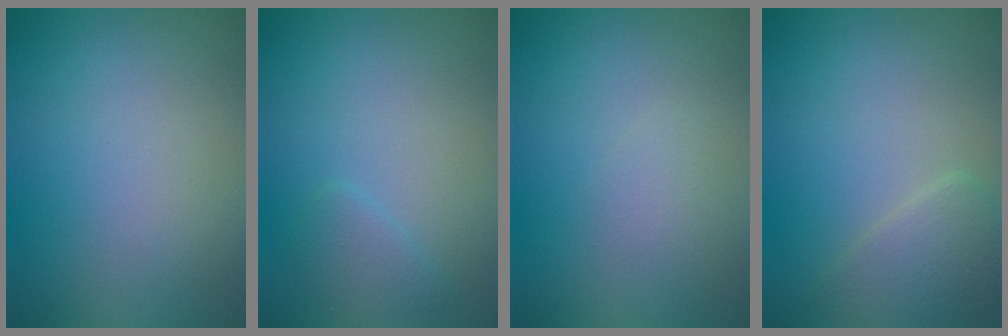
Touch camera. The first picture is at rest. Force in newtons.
{"total": 1.4, "press": 1.4, "slide": 0.1}
{"total": 1.0, "press": 1.0, "slide": 0.0}
{"total": 2.5, "press": 2.5, "slide": 0.0}